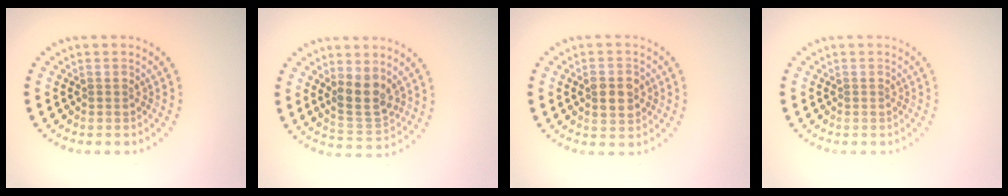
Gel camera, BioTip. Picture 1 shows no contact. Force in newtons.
{"total": 3.3, "press": 3.0, "slide": 1.4}
{"total": 2.4, "press": 2.4, "slide": 0.1}
{"total": 0.0}